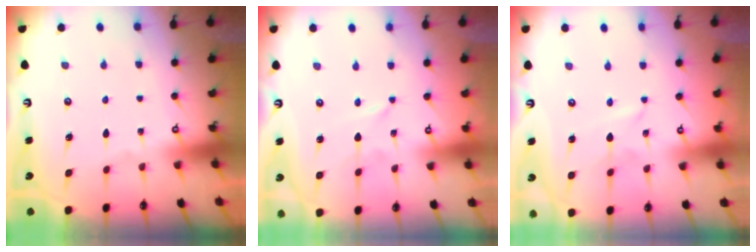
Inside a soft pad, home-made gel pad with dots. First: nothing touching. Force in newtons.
{"total": 0.0}
{"total": 2.3, "press": 2.3, "slide": 0.2}